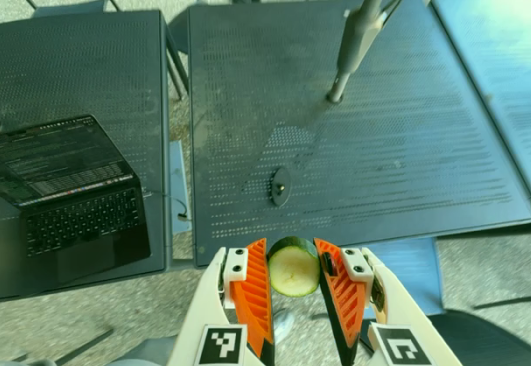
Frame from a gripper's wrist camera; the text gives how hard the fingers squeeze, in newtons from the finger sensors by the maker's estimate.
{"total": 9.5, "left": 9.1, "right": 10.0}